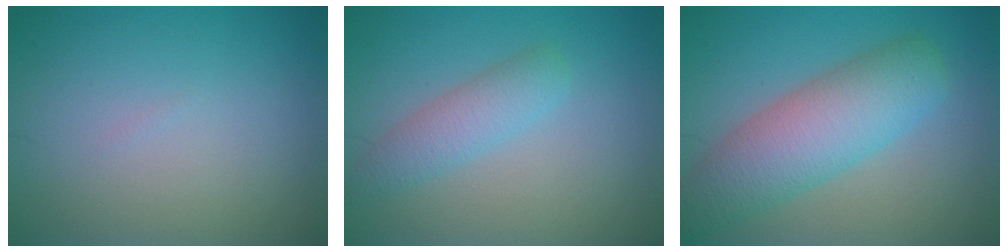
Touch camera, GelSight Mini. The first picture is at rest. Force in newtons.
{"total": 2.9, "press": 2.9, "slide": 0.1}
{"total": 6.9, "press": 6.9, "slide": 0.2}